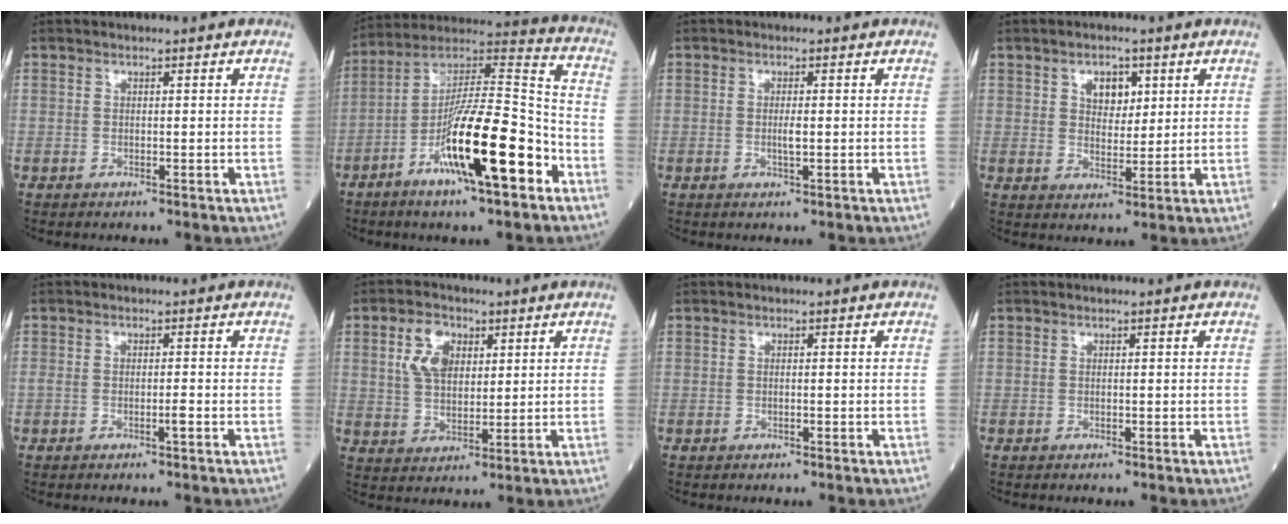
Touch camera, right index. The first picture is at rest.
{"total": 18.6, "force": [-8.0, 2.5, 16.6], "torque": [-0.295, -0.003, -0.136]}
{"total": 1.6, "force": [0.0, 0.2, 1.6], "torque": [-0.034, -0.001, 0.004]}
{"total": 4.5, "force": [1.9, 2.7, 3.0], "torque": [-0.046, 0.005, 0.034]}
{"total": 1.0, "force": [-0.4, 0.1, 0.9], "torque": [-0.021, 0.004, -0.003]}
{"total": 6.8, "force": [2.7, 4.2, 4.6], "torque": [-0.099, 0.017, 0.058]}
{"total": 0.0}
{"total": 0.0}